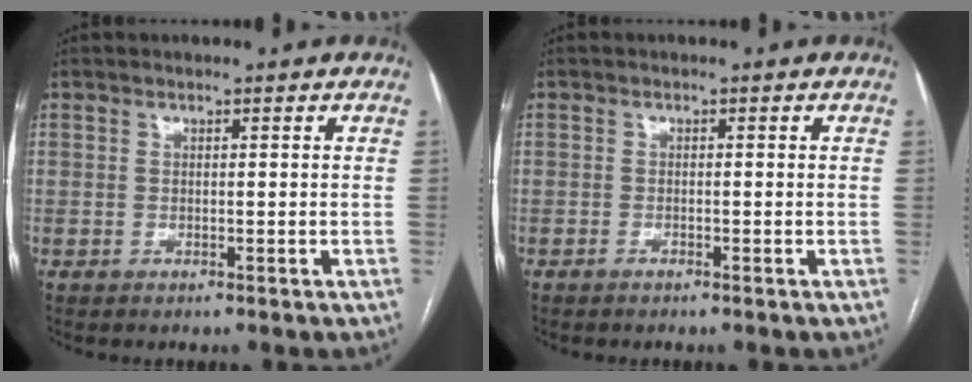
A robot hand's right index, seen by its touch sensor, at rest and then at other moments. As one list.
[{"total": 0.8, "force": [-0.5, 0.4, 0.4], "torque": [-0.009, 0.000, -0.009]}]